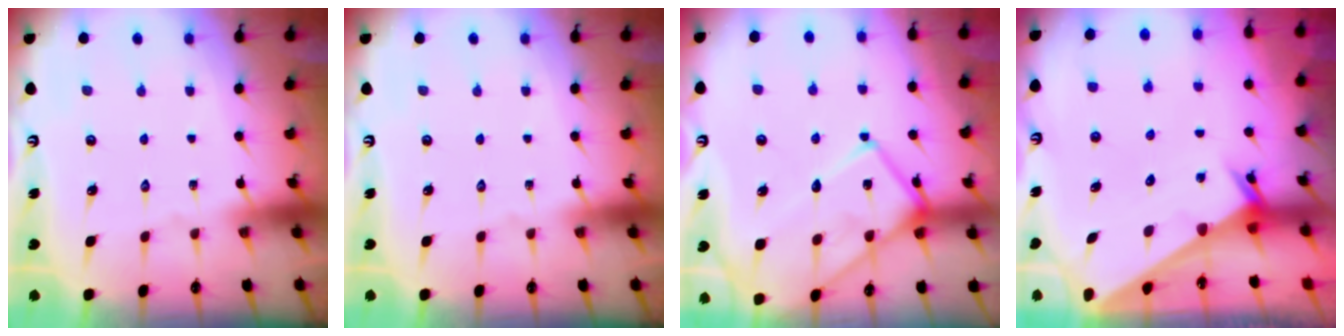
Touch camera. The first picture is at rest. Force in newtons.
{"total": 0.0}
{"total": 15.7, "press": 15.6, "slide": 1.3}
{"total": 2.0, "press": 2.0, "slide": 0.1}